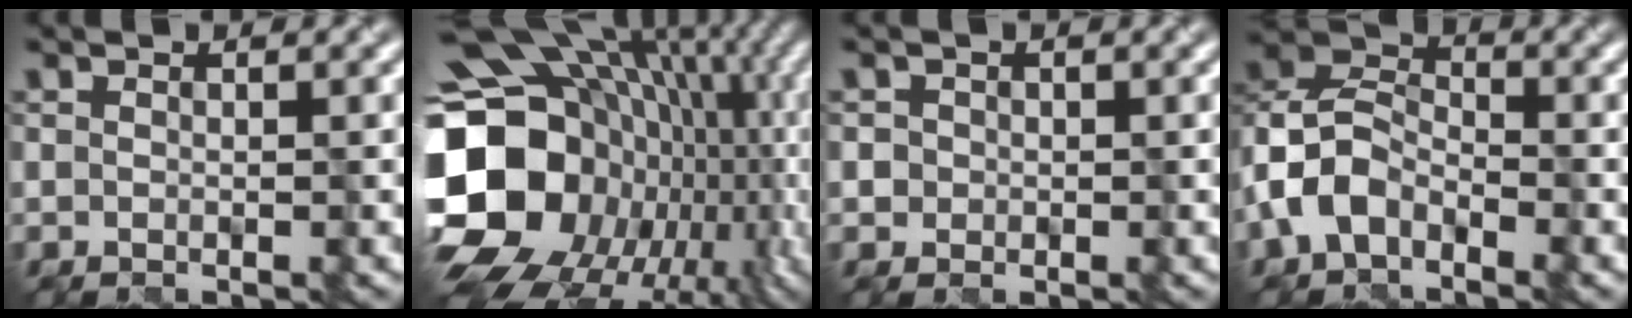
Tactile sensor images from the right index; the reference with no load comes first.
{"total": 18.9, "force": [-1.7, 15.0, 11.4], "torque": [-0.208, 0.010, -0.015]}
{"total": 1.8, "force": [0.3, 1.7, 0.6], "torque": [-0.008, 0.005, 0.010]}
{"total": 5.9, "force": [-2.8, 3.9, 3.4], "torque": [-0.078, 0.013, -0.070]}